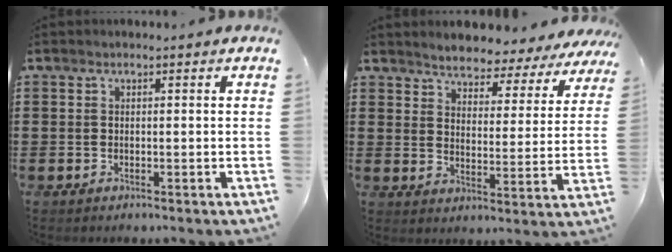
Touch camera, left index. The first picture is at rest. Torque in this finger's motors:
{"motor_torque": [2.14, 0.00, 0.56, 0.09]}